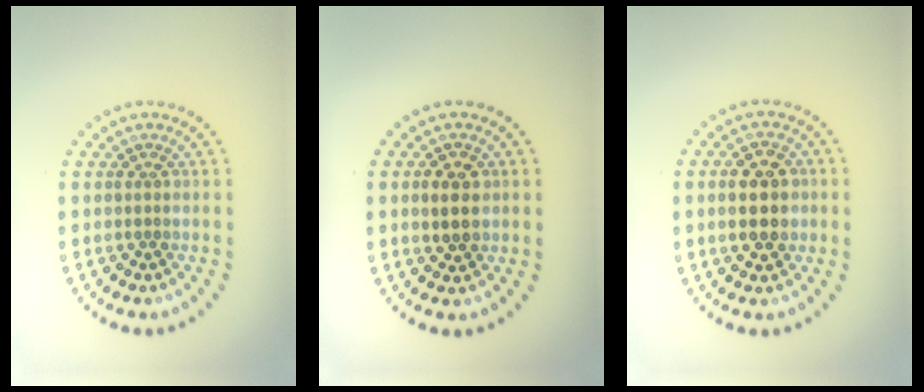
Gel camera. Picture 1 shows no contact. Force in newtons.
{"total": 2.6, "press": 2.6, "slide": 0.3}
{"total": 4.6, "press": 4.6, "slide": 0.2}